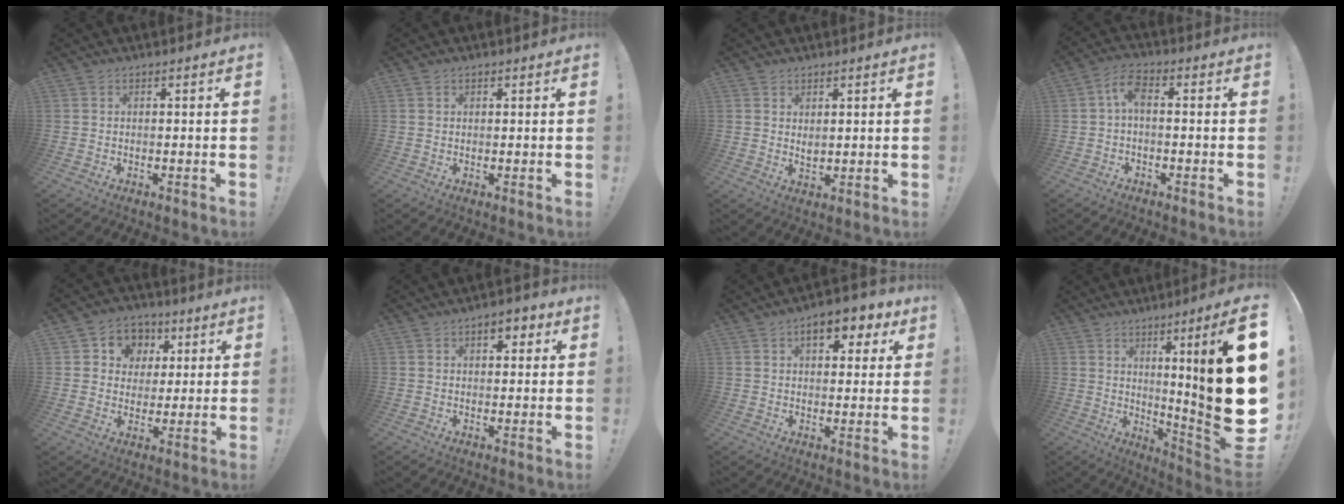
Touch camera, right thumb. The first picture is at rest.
{"total": 0.8, "force": [0.5, 0.6, 0.1], "torque": [0.003, -0.001, 0.009]}
{"total": 2.6, "force": [1.7, 1.4, 1.3], "torque": [-0.008, -0.015, 0.029]}
{"total": 5.4, "force": [-0.2, 2.5, 4.8], "torque": [-0.110, 0.003, -0.003]}
{"total": 8.6, "force": [2.1, 8.0, 2.3], "torque": [-0.029, -0.012, 0.046]}
{"total": 4.2, "force": [1.7, 2.6, 2.9], "torque": [-0.028, 0.000, 0.023]}
{"total": 8.3, "force": [3.7, 4.7, 5.8], "torque": [-0.071, -0.011, 0.061]}
{"total": 22.7, "force": [3.6, 0.4, 22.4], "torque": [-0.326, -0.049, 0.047]}